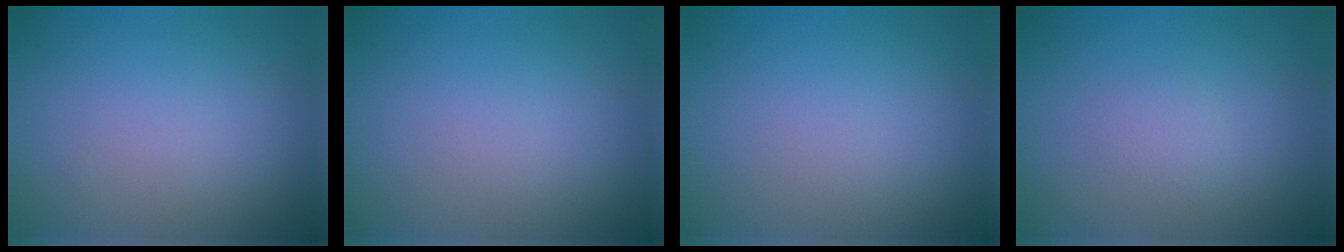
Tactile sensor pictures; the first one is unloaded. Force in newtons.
{"total": 0.0}
{"total": 0.0}
{"total": 1.0, "press": 1.0, "slide": 0.0}